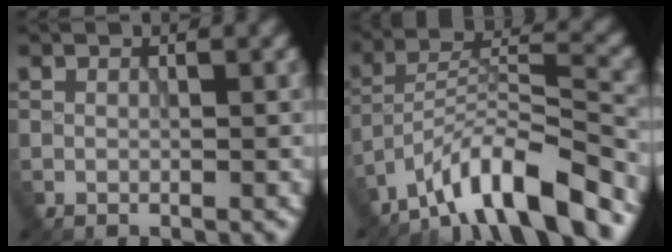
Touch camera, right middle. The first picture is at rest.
{"total": 9.8, "force": [-7.9, 2.0, 5.5], "torque": [-0.079, 0.010, -0.147]}